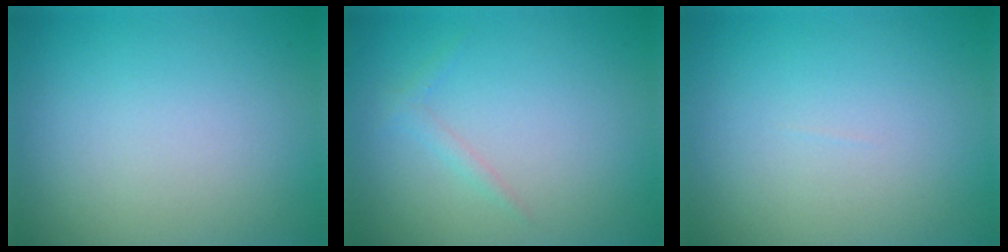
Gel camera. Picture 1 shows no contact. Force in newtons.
{"total": 0.9, "press": 0.9, "slide": 0.0}
{"total": 0.0}